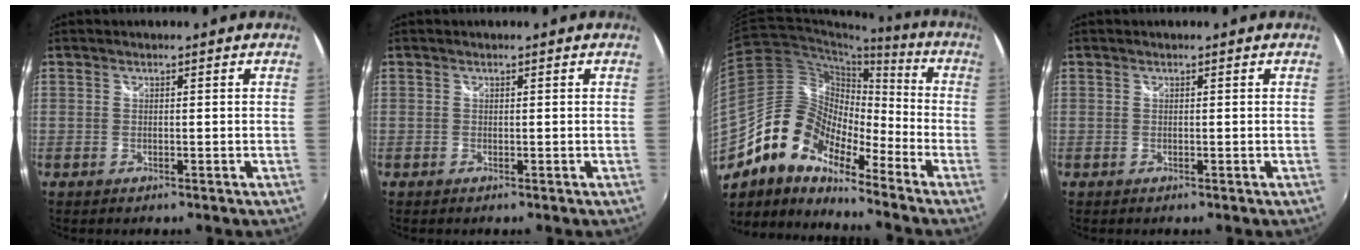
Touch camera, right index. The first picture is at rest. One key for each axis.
{"total": 0.0}
{"total": 15.3, "fx": -10.5, "fy": 7.5, "fz": 8.2, "tx": -0.147, "ty": 0.008, "tz": -0.218}
{"total": 0.0}